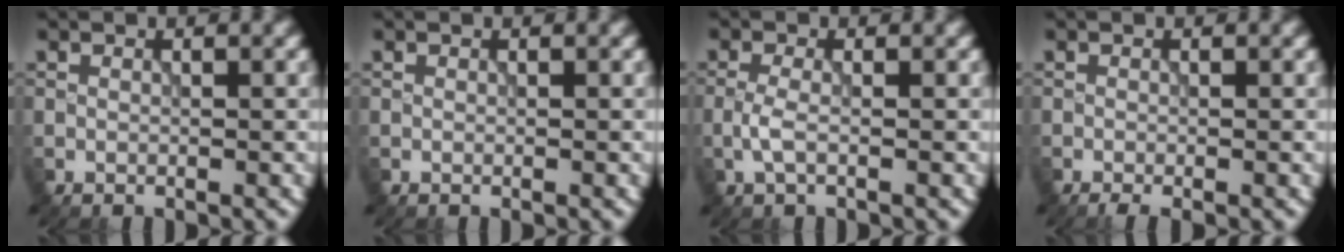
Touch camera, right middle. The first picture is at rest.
{"total": 0.0}
{"total": 1.7, "force": [-0.6, 0.6, 1.5], "torque": [-0.035, 0.002, -0.018]}
{"total": 1.1, "force": [-0.8, 0.1, 0.7], "torque": [-0.010, -0.004, -0.017]}